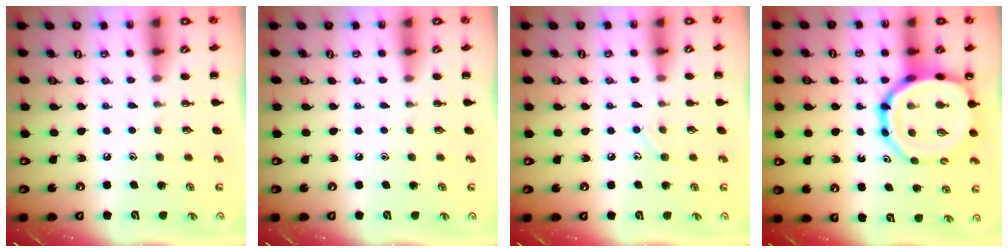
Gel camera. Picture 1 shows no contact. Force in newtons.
{"total": 0.0}
{"total": 5.1, "press": 4.8, "slide": 1.8}
{"total": 15.9, "press": 15.5, "slide": 3.5}